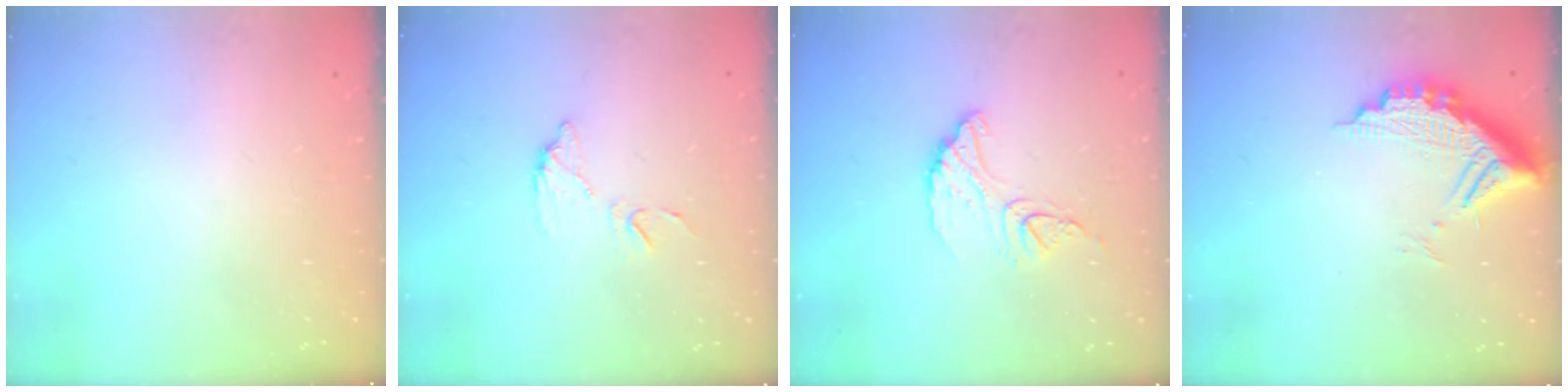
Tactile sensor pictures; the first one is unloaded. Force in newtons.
{"total": 8.1, "press": 8.1, "slide": 0.3}
{"total": 10.9, "press": 10.9, "slide": 1.0}
{"total": 11.1, "press": 11.1, "slide": 0.8}